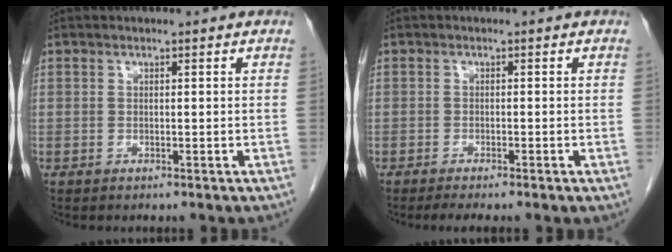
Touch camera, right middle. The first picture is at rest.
{"total": 3.4, "force": [-2.5, 0.1, 2.2], "torque": [-0.033, -0.007, -0.039]}